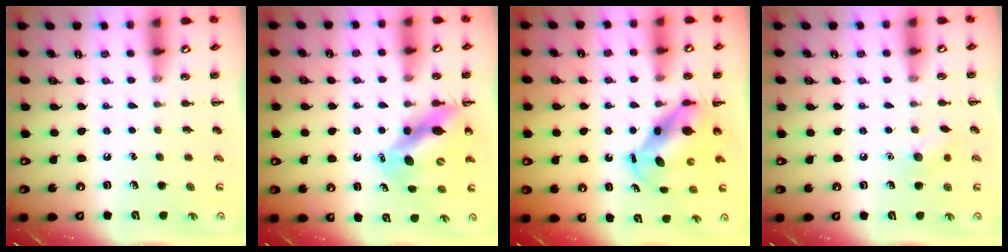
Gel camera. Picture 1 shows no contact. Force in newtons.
{"total": 11.1, "press": 10.7, "slide": 2.9}
{"total": 6.5, "press": 6.3, "slide": 1.4}
{"total": 7.2, "press": 7.0, "slide": 1.5}